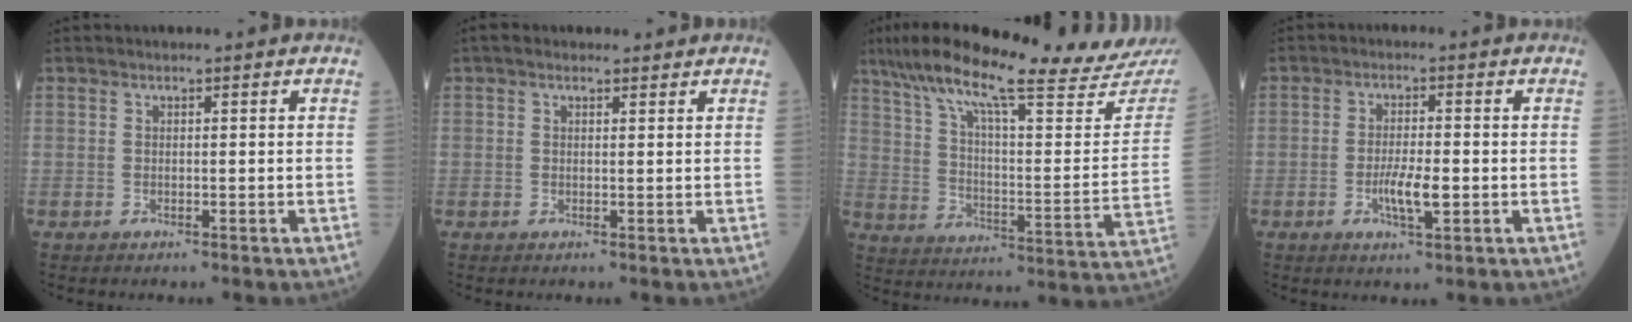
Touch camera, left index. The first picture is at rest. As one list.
[{"total": 1.9, "force": [1.4, 0.9, 1.0], "torque": [-0.022, 0.019, 0.022]}, {"total": 27.0, "force": [22.8, 1.0, 14.4], "torque": [-0.242, -0.041, 0.323]}, {"total": 4.6, "force": [-1.2, 1.0, 4.3], "torque": [-0.085, -0.003, -0.019]}]